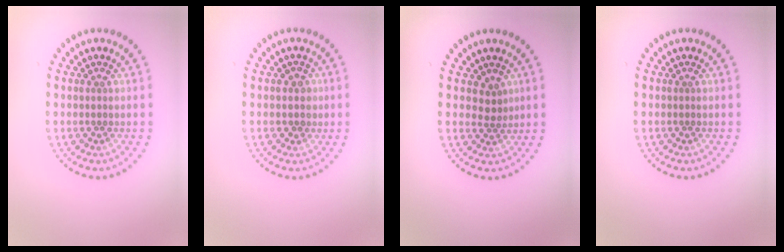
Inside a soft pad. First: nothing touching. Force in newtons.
{"total": 1.5, "press": 1.3, "slide": 0.7}
{"total": 1.4, "press": 1.1, "slide": 0.9}
{"total": 0.0}